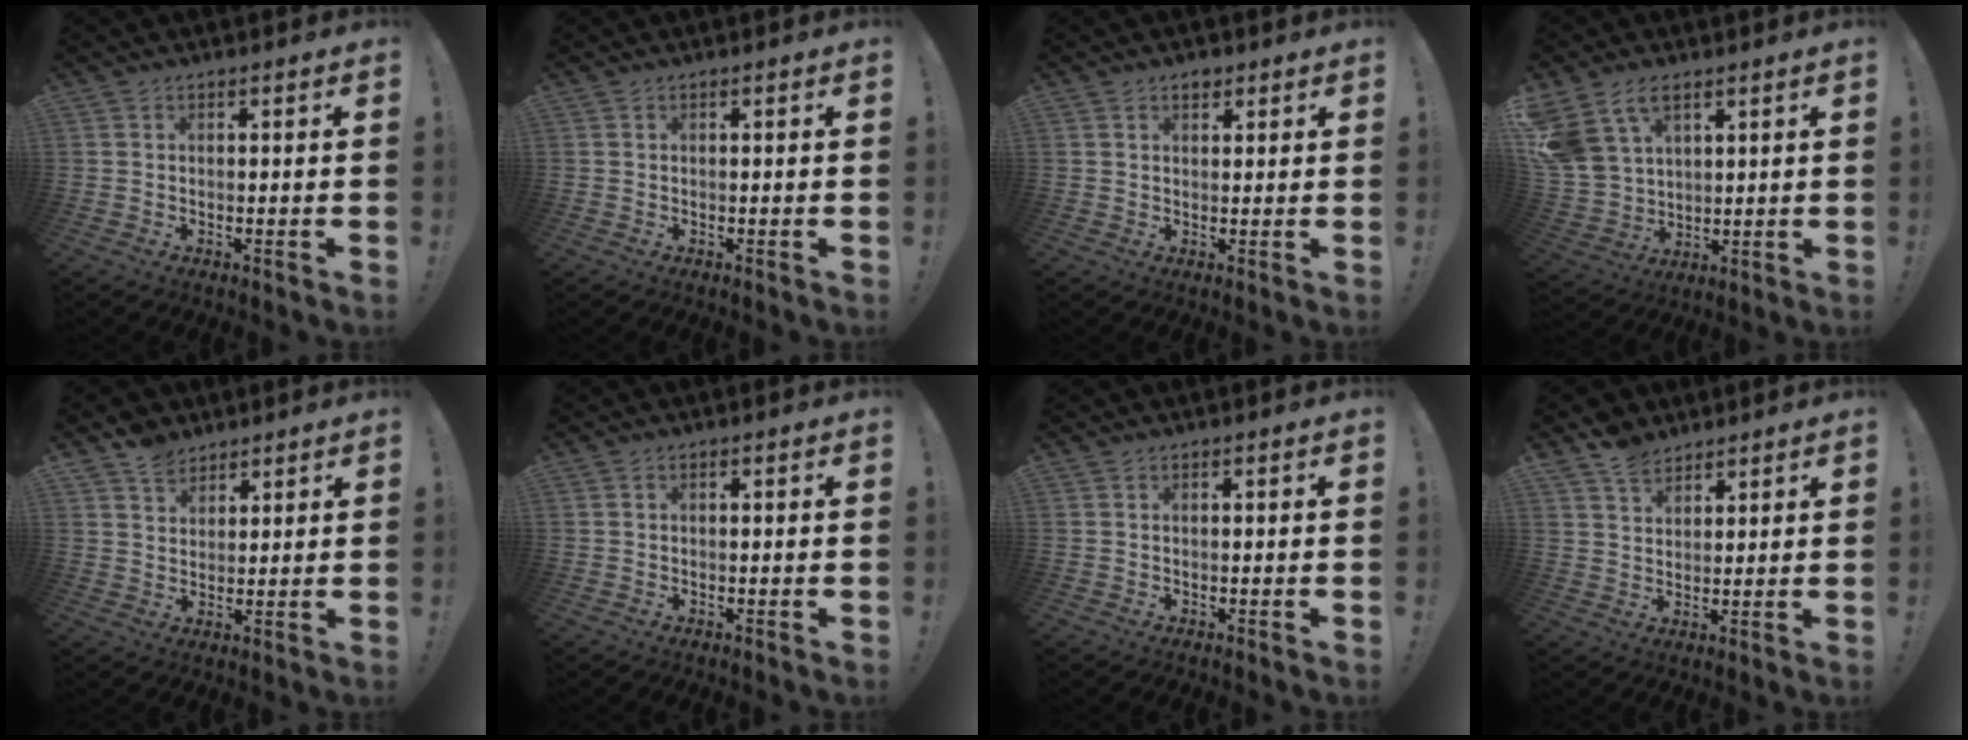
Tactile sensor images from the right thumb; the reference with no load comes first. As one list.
[{"total": 0.0}, {"total": 2.1, "force": [1.3, 1.4, 0.9], "torque": [0.000, -0.009, 0.021]}, {"total": 12.3, "force": [7.2, 8.0, 5.9], "torque": [-0.128, -0.035, 0.146]}, {"total": 6.4, "force": [4.8, 4.0, 1.3], "torque": [-0.019, -0.028, 0.093]}, {"total": 0.0}, {"total": 0.0}, {"total": 6.4, "force": [5.0, 3.6, 1.7], "torque": [-0.027, -0.030, 0.096]}]